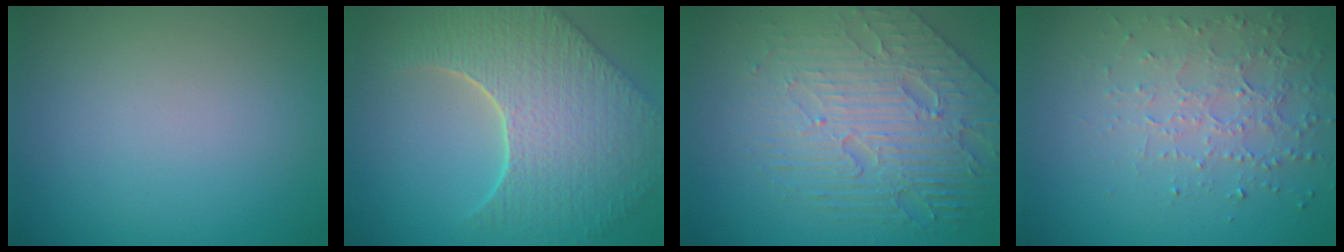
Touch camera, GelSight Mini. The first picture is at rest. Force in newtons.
{"total": 9.4, "press": 6.6, "slide": 6.6}
{"total": 7.0, "press": 5.4, "slide": 4.5}
{"total": 3.5, "press": 3.0, "slide": 1.7}